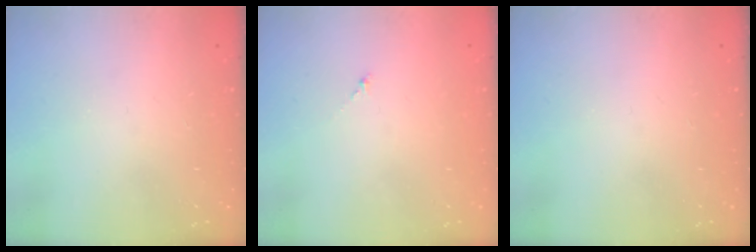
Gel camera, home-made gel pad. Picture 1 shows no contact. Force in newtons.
{"total": 0.0}
{"total": 0.0}